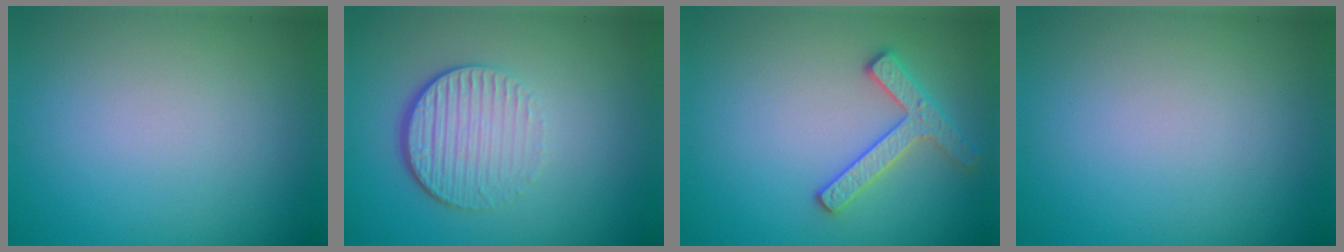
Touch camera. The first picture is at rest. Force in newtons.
{"total": 4.3, "press": 2.9, "slide": 3.2}
{"total": 2.5, "press": 2.5, "slide": 0.4}
{"total": 0.0}